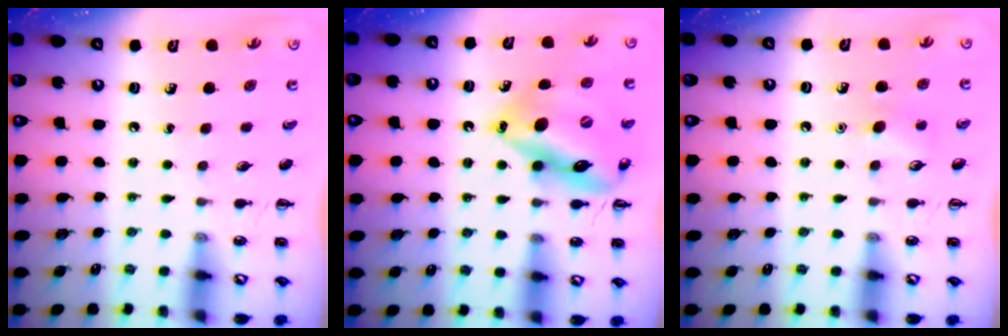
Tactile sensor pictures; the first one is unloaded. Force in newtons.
{"total": 17.5, "press": 17.1, "slide": 3.6}
{"total": 7.2, "press": 7.0, "slide": 1.5}